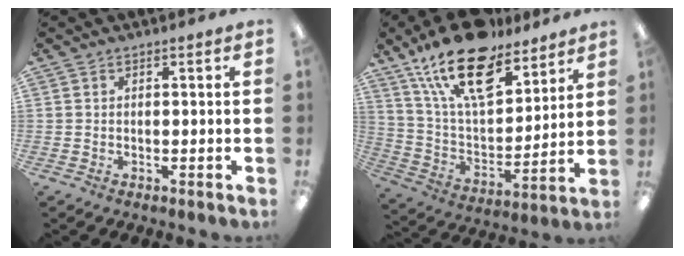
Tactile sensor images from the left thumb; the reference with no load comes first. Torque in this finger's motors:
{"motor_torque": [0.42, 0.44, 1.62, -1.15, 0.51]}